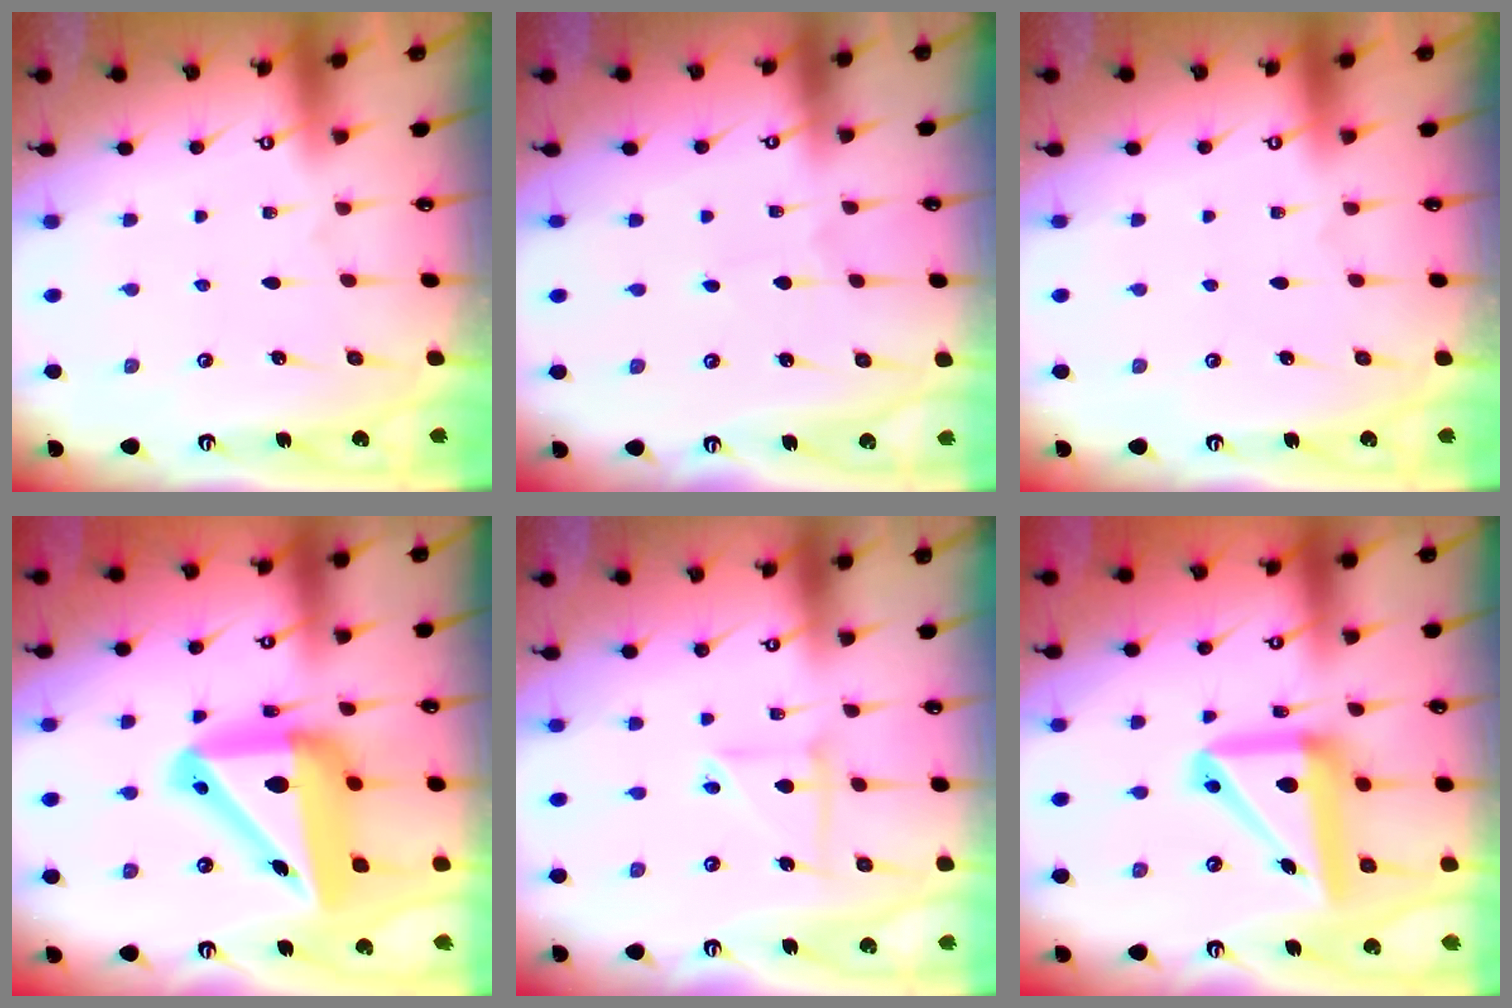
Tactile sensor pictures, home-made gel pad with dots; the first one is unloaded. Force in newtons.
{"total": 0.7, "press": 0.7, "slide": 0.0}
{"total": 0.0}
{"total": 20.5, "press": 20.4, "slide": 2.5}
{"total": 5.0, "press": 5.0, "slide": 0.5}
{"total": 16.8, "press": 16.7, "slide": 2.3}